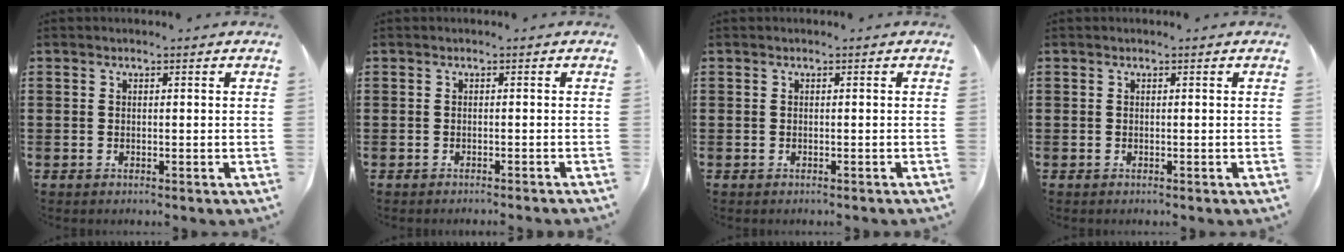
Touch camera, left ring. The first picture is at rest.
{"total": 0.7, "force": [-0.7, -0.1, 0.3], "torque": [-0.006, -0.001, -0.014]}
{"total": 0.0}
{"total": 0.0}